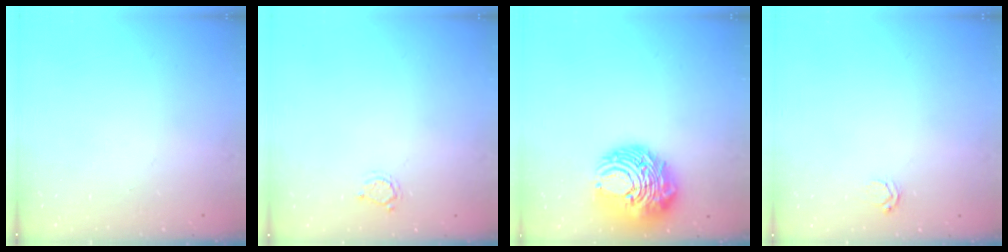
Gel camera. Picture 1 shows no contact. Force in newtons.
{"total": 2.6, "press": 2.6, "slide": 0.4}
{"total": 12.3, "press": 12.3, "slide": 1.3}
{"total": 3.0, "press": 3.0, "slide": 0.5}